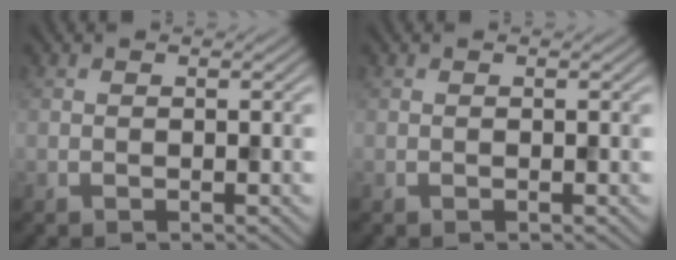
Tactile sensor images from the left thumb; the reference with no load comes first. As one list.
[{"total": 0.0}]